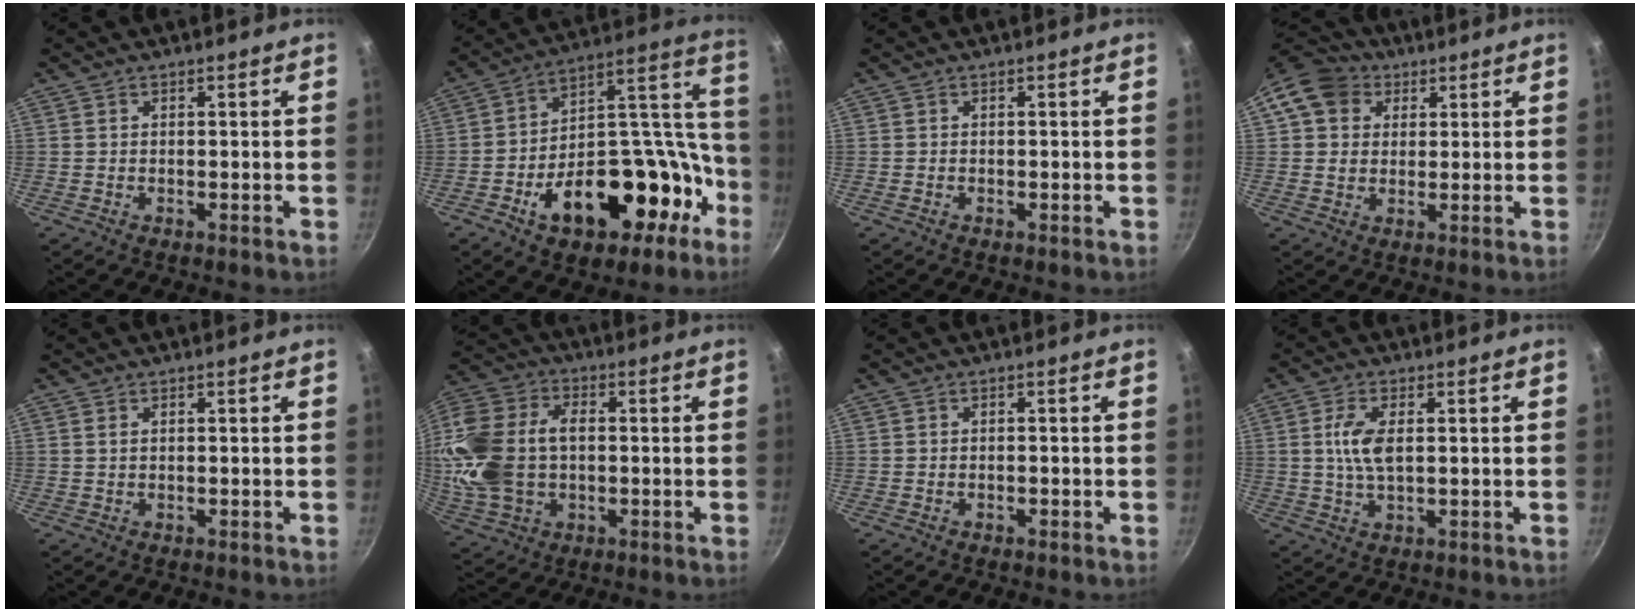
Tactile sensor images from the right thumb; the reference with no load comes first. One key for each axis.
{"total": 28.1, "fx": -11.6, "fy": 16.4, "fz": 19.6, "tx": -0.244, "ty": 0.099, "tz": -0.163}
{"total": 0.0}
{"total": 10.6, "fx": 3.8, "fy": 8.8, "fz": 4.5, "tx": -0.063, "ty": 0.013, "tz": 0.053}
{"total": 0.7, "fx": 0.3, "fy": 0.4, "fz": 0.5, "tx": -0.010, "ty": 0.001, "tz": 0.006}
{"total": 18.5, "fx": 0.1, "fy": 12.8, "fz": 13.3, "tx": -0.268, "ty": 0.026, "tz": 0.004}
{"total": 0.6, "fx": -0.4, "fy": 0.3, "fz": 0.3, "tx": -0.007, "ty": 0.004, "tz": -0.008}
{"total": 6.3, "fx": 1.0, "fy": 2.9, "fz": 5.5, "tx": -0.109, "ty": 0.001, "tz": 0.018}